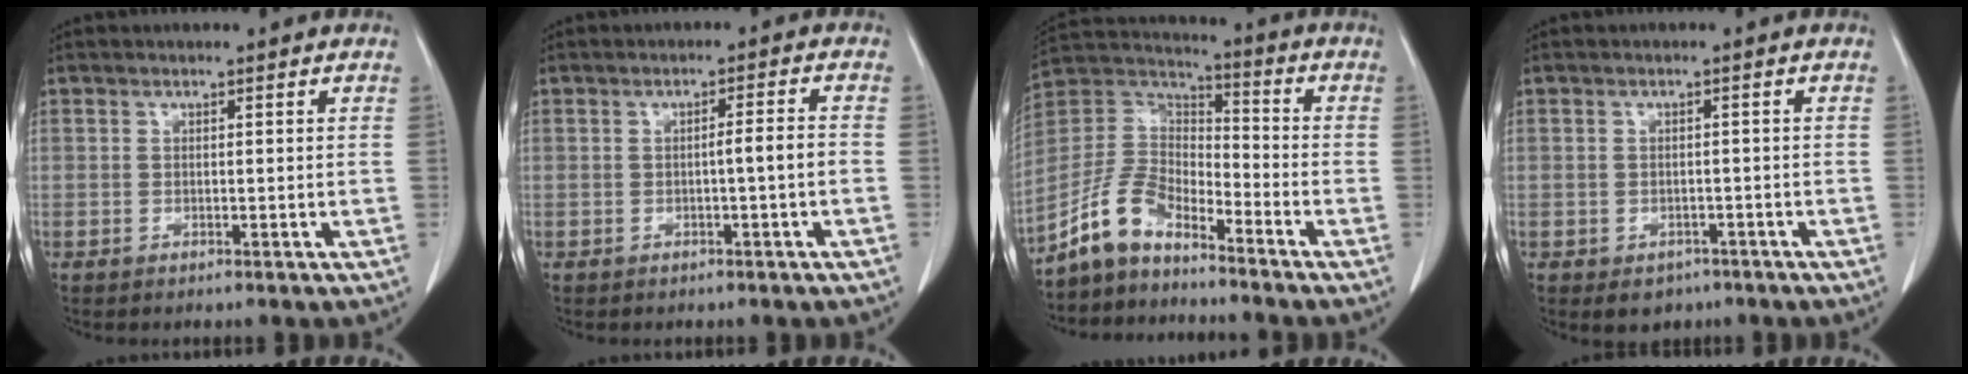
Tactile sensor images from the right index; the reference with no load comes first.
{"total": 2.7, "force": [-0.7, -0.2, 2.6], "torque": [-0.037, 0.002, -0.013]}
{"total": 9.9, "force": [-7.9, 2.9, 5.3], "torque": [-0.127, 0.021, -0.157]}
{"total": 3.3, "force": [-2.0, 2.4, 0.9], "torque": [-0.006, 0.005, -0.019]}